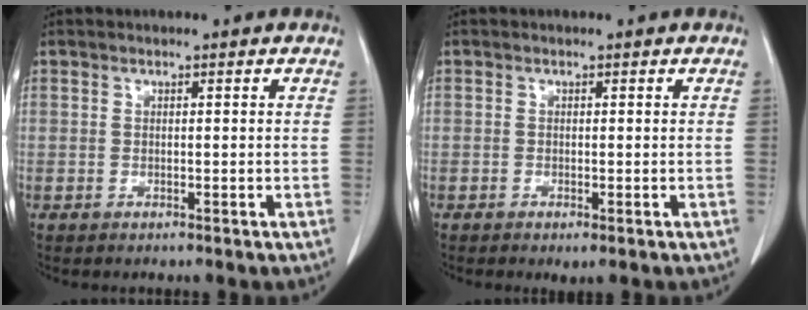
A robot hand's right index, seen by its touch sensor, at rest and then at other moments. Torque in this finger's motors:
{"motor_torque": [0.27, -0.24, 0.06, 0.00]}